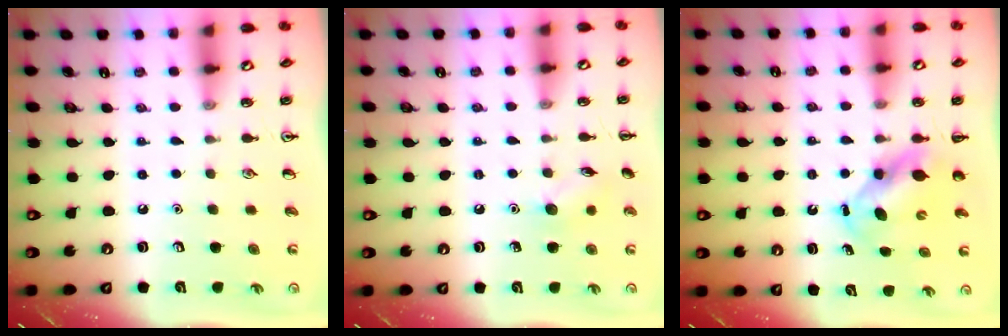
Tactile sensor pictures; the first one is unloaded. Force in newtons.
{"total": 7.3, "press": 7.1, "slide": 1.6}
{"total": 6.5, "press": 6.5, "slide": 1.0}